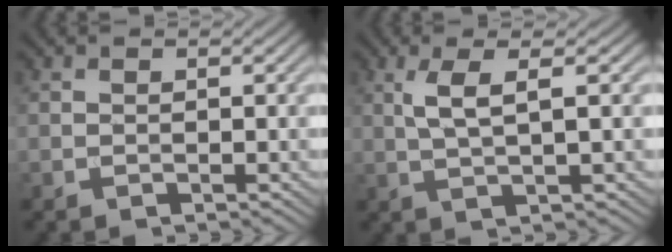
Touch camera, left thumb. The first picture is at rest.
{"total": 4.0, "force": [1.1, 0.7, 3.7], "torque": [-0.075, 0.007, 0.023]}